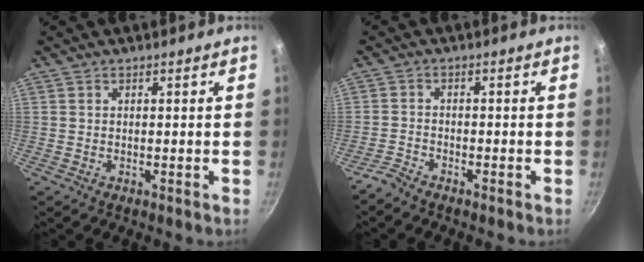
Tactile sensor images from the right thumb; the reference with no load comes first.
{"total": 2.6, "force": [-2.4, 0.5, 0.7], "torque": [-0.027, 0.017, -0.054]}